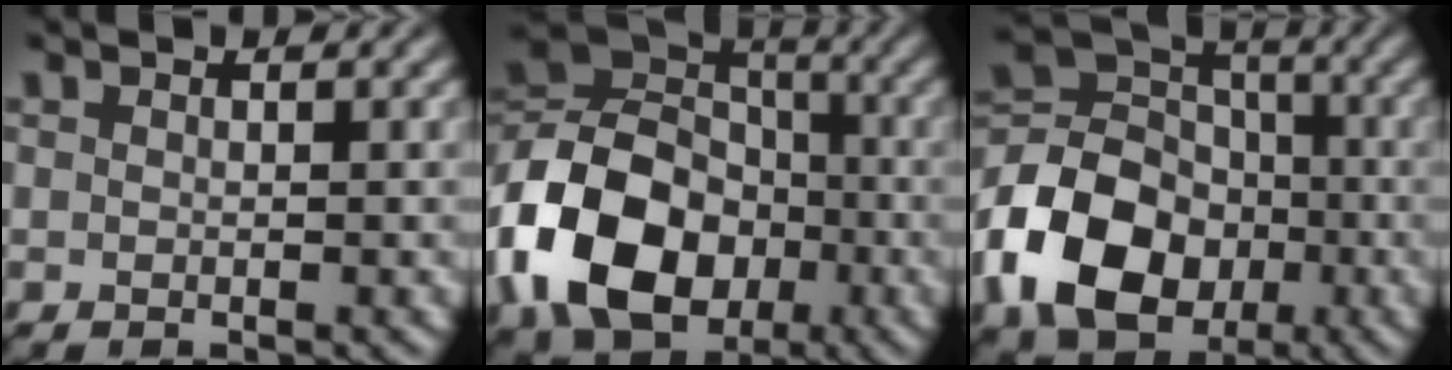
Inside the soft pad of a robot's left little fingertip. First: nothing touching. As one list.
[{"total": 14.0, "force": [-4.7, 10.3, 8.3], "torque": [-0.181, -0.007, -0.101]}, {"total": 11.2, "force": [-4.0, 8.1, 6.5], "torque": [-0.133, 0.005, -0.088]}]